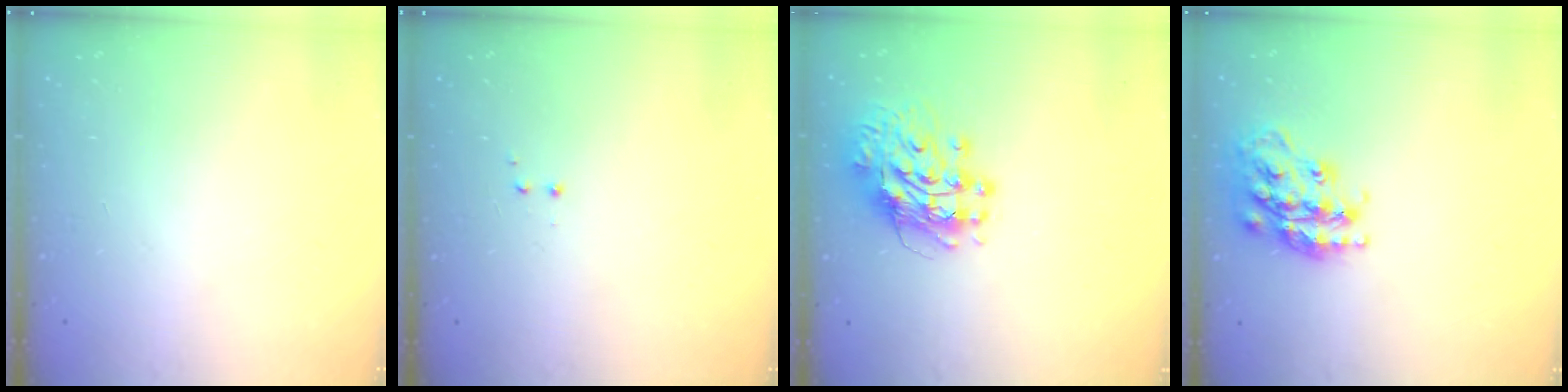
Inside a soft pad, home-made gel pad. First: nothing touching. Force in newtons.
{"total": 1.2, "press": 1.0, "slide": 0.6}
{"total": 12.0, "press": 11.9, "slide": 1.7}
{"total": 20.0, "press": 19.9, "slide": 1.3}